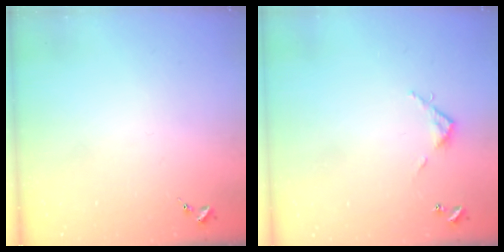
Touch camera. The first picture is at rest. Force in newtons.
{"total": 3.9, "press": 3.9, "slide": 0.3}